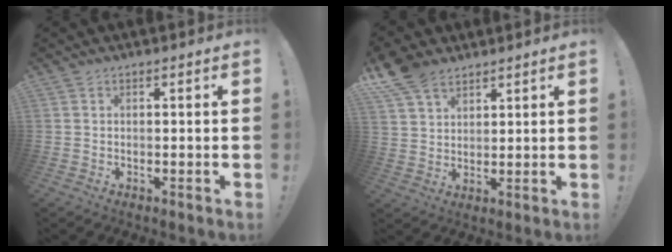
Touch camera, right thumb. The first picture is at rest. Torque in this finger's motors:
{"motor_torque": [-0.70, 1.05, 0.75, 0.60, 0.02]}